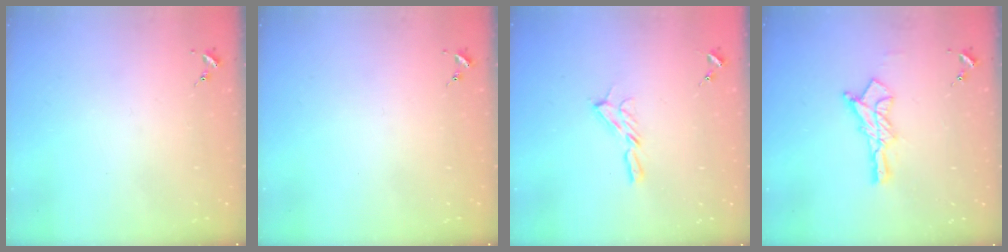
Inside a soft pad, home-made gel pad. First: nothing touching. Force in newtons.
{"total": 0.0}
{"total": 5.9, "press": 5.9, "slide": 0.3}
{"total": 12.1, "press": 12.1, "slide": 0.9}